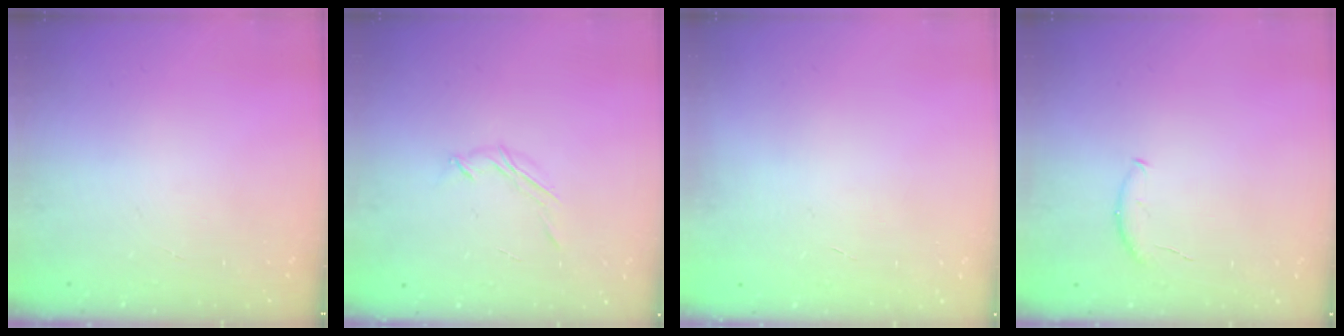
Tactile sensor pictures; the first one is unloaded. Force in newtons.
{"total": 3.6, "press": 3.5, "slide": 0.8}
{"total": 0.6, "press": 0.6, "slide": 0.2}
{"total": 5.3, "press": 5.2, "slide": 0.6}